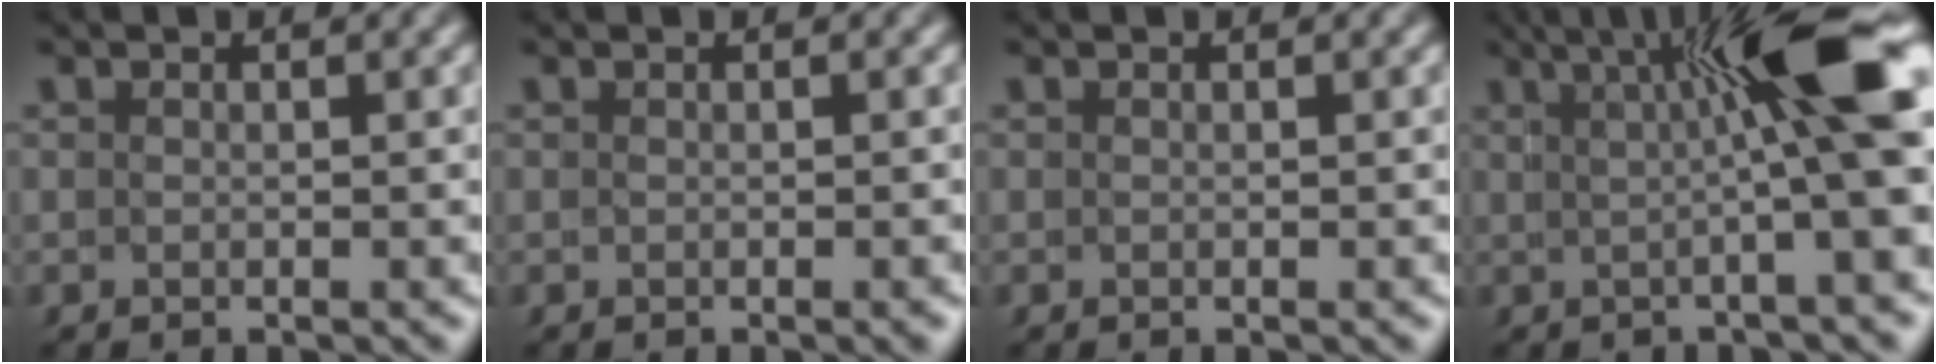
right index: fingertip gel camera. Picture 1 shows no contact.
{"total": 0.7, "force": [-0.1, -0.6, 0.3], "torque": [0.003, 0.004, -0.001]}
{"total": 0.0}
{"total": 8.3, "force": [1.7, 0.0, 8.2], "torque": [-0.091, 0.025, 0.026]}